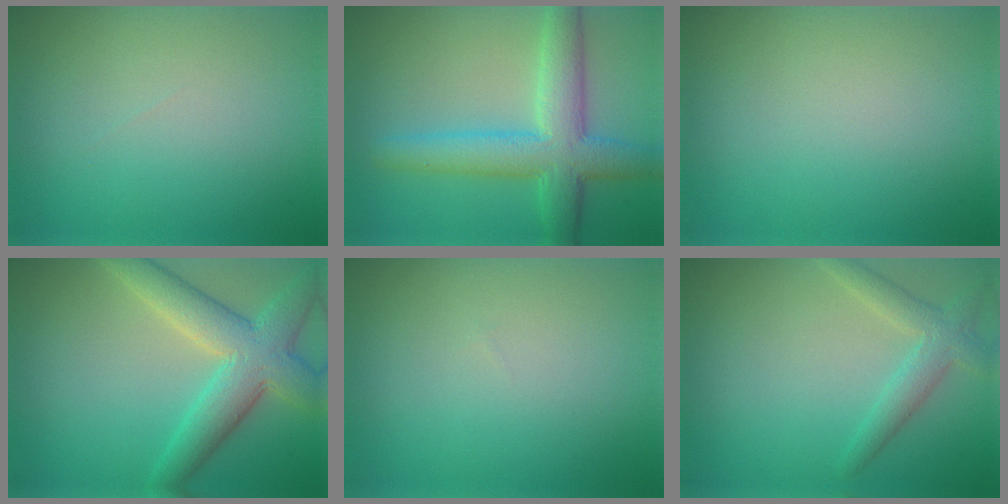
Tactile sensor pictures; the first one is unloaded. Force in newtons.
{"total": 6.4, "press": 6.4, "slide": 0.1}
{"total": 0.0}
{"total": 6.6, "press": 6.6, "slide": 0.6}
{"total": 0.0}
{"total": 2.7, "press": 2.7, "slide": 0.3}